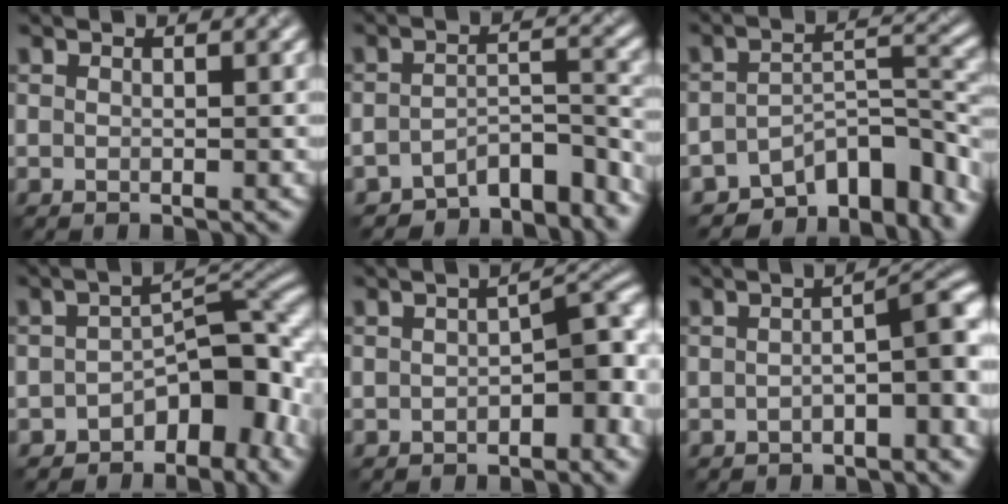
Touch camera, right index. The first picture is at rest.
{"total": 6.4, "force": [-5.5, 2.2, 2.3], "torque": [-0.018, -0.002, -0.087]}
{"total": 9.2, "force": [-6.8, 4.0, 4.7], "torque": [-0.048, -0.013, -0.107]}
{"total": 7.1, "force": [-3.9, 3.7, 4.5], "torque": [-0.035, 0.011, -0.073]}
{"total": 4.8, "force": [-1.9, 2.3, 3.8], "torque": [-0.037, 0.010, -0.034]}
{"total": 4.0, "force": [-1.6, 1.1, 3.6], "torque": [-0.047, 0.015, -0.031]}